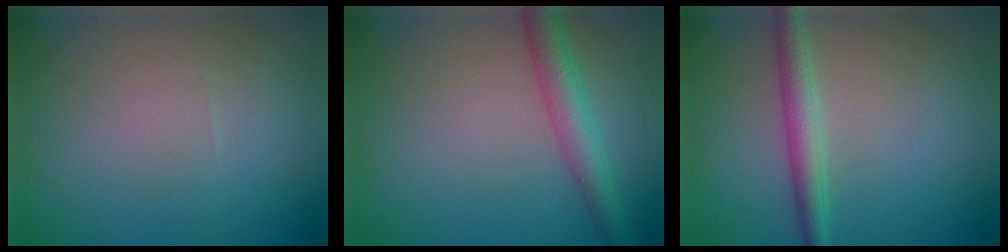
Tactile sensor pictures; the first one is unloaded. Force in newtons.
{"total": 4.1, "press": 4.1, "slide": 0.0}
{"total": 2.8, "press": 2.8, "slide": 0.0}